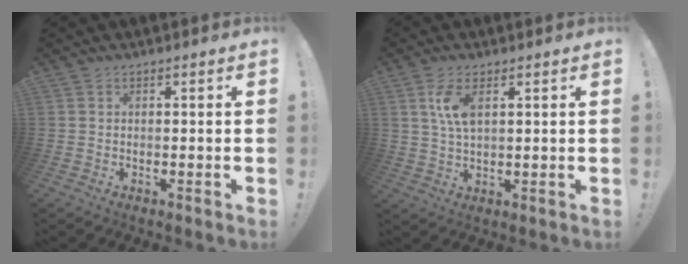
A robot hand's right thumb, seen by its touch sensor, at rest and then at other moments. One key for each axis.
{"total": 6.7, "fx": 2.4, "fy": 2.8, "fz": 5.6, "tx": -0.108, "ty": -0.003, "tz": 0.039}